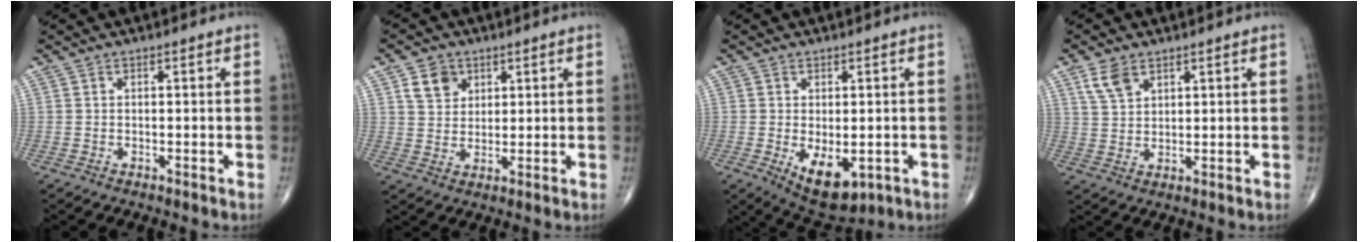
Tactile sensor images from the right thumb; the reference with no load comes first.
{"total": 5.6, "force": [2.7, 4.4, 2.2], "torque": [-0.018, -0.013, 0.050]}
{"total": 9.0, "force": [-2.3, 4.8, 7.2], "torque": [-0.101, -0.011, -0.018]}
{"total": 4.8, "force": [2.9, 2.8, 2.6], "torque": [-0.044, -0.010, 0.063]}